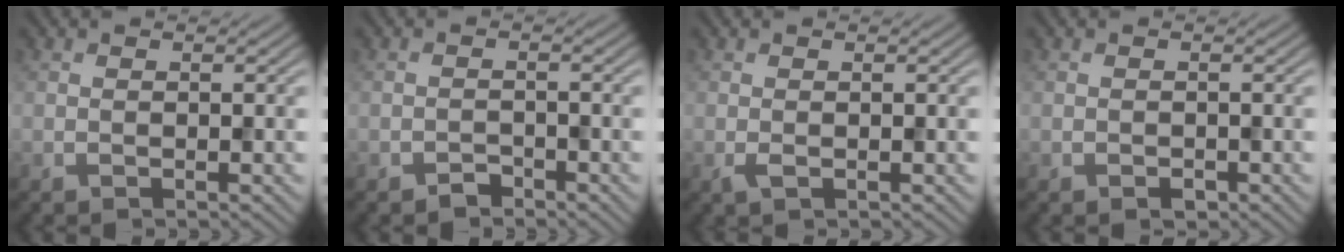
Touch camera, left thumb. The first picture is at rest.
{"total": 1.5, "force": [-1.3, 0.7, 0.3], "torque": [-0.003, 0.001, -0.027]}
{"total": 1.0, "force": [-0.3, 0.4, 0.8], "torque": [-0.021, -0.003, -0.005]}
{"total": 0.8, "force": [-0.5, 0.5, 0.4], "torque": [-0.004, -0.004, -0.008]}